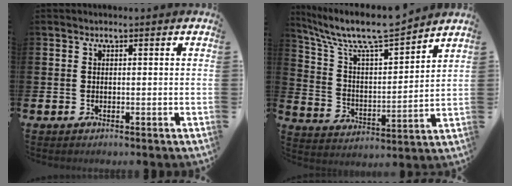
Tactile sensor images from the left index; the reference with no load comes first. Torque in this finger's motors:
{"motor_torque": [0.43, -0.62, 0.57, 0.21]}